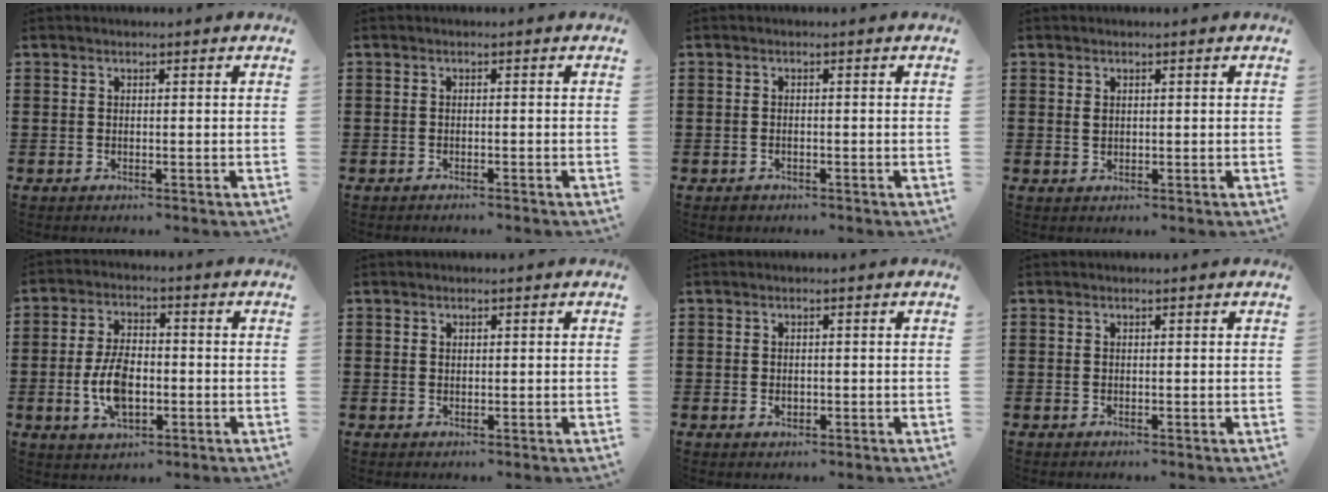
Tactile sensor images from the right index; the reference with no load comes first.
{"total": 0.6, "force": [-0.6, 0.0, 0.1], "torque": [-0.004, -0.001, -0.012]}
{"total": 0.7, "force": [-0.5, 0.3, 0.3], "torque": [-0.008, -0.001, -0.011]}
{"total": 1.2, "force": [0.4, 0.8, 0.7], "torque": [-0.017, 0.005, 0.007]}
{"total": 7.8, "force": [-1.6, 4.1, 6.4], "torque": [-0.138, -0.002, -0.036]}
{"total": 0.7, "force": [0.4, 0.5, 0.2], "torque": [-0.005, 0.003, 0.008]}
{"total": 1.1, "force": [0.0, 0.8, 0.7], "torque": [-0.015, 0.005, -0.001]}
{"total": 0.0}